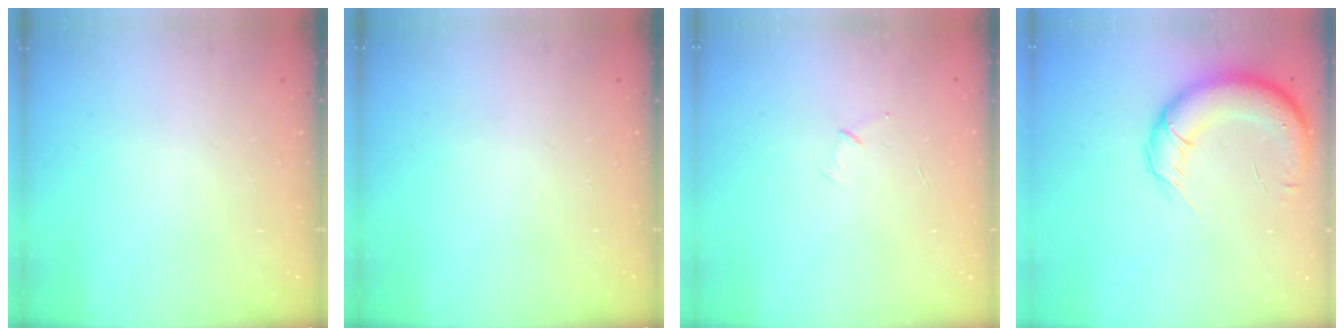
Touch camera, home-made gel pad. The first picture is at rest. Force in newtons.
{"total": 0.0}
{"total": 4.1, "press": 3.9, "slide": 1.0}
{"total": 14.9, "press": 14.5, "slide": 3.5}